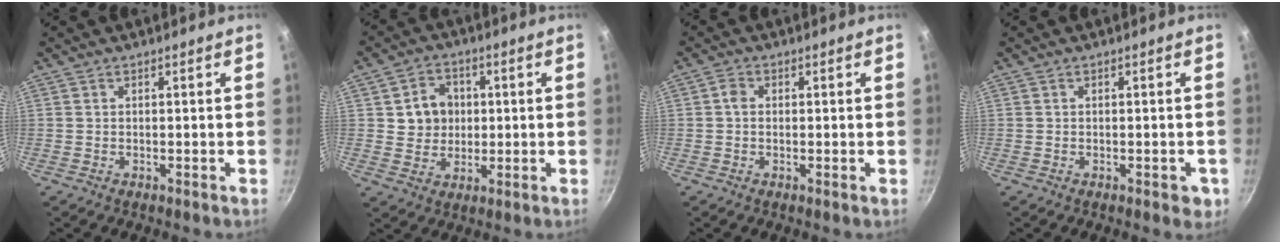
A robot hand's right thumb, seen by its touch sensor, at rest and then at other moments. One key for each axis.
{"total": 7.8, "fx": 1.2, "fy": 6.9, "fz": 3.5, "tx": -0.020, "ty": 0.000, "tz": 0.021}
{"total": 1.9, "fx": 0.1, "fy": 1.3, "fz": 1.3, "tx": -0.021, "ty": 0.001, "tz": -0.004}
{"total": 2.3, "fx": -1.0, "fy": 1.1, "fz": 1.8, "tx": -0.011, "ty": 0.004, "tz": -0.009}